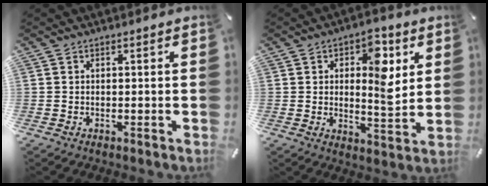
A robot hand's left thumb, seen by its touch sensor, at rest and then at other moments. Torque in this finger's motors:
{"motor_torque": [0.45, -0.05, 0.29, 0.08, 0.08]}